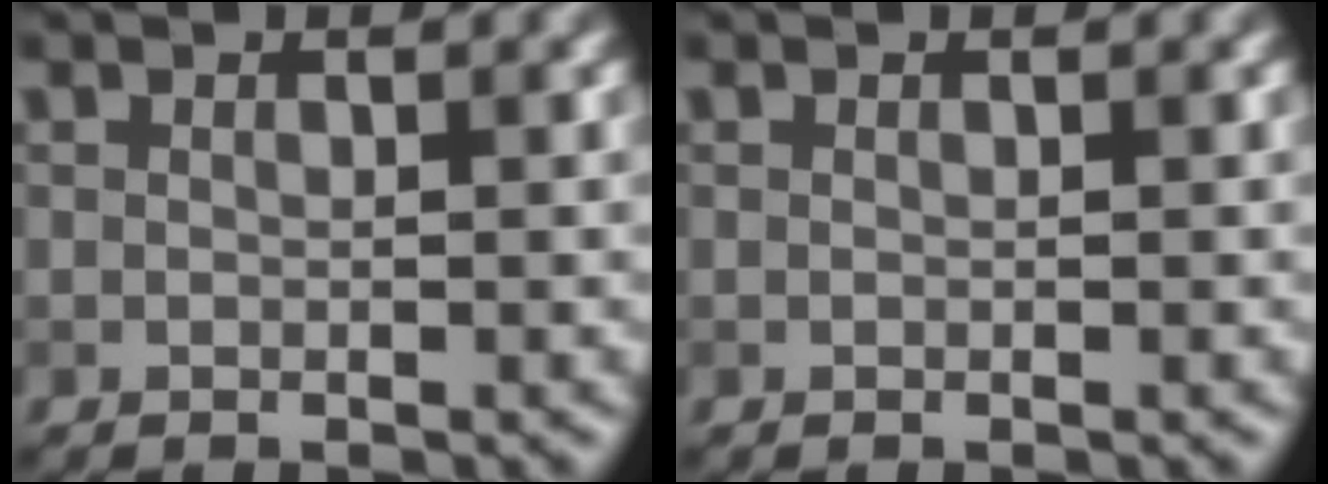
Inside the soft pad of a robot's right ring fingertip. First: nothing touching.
{"total": 0.0}